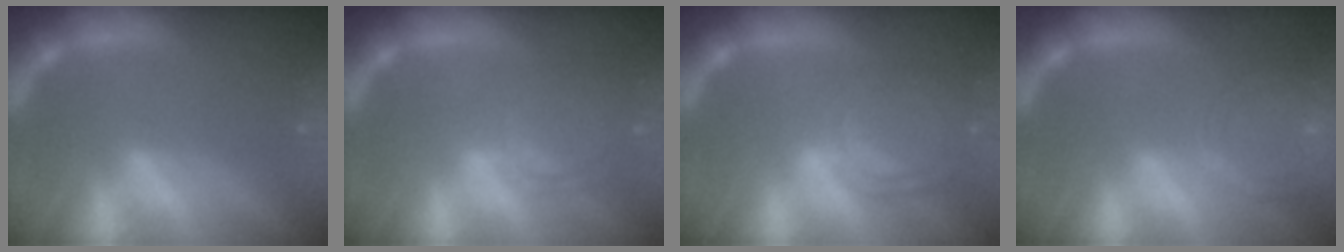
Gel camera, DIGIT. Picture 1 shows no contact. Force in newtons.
{"total": 5.1}
{"total": 7.0}
{"total": 8.0}